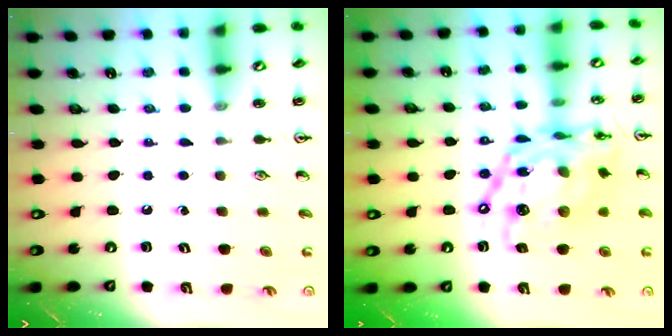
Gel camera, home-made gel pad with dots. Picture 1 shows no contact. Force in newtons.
{"total": 20.0, "press": 19.9, "slide": 1.8}